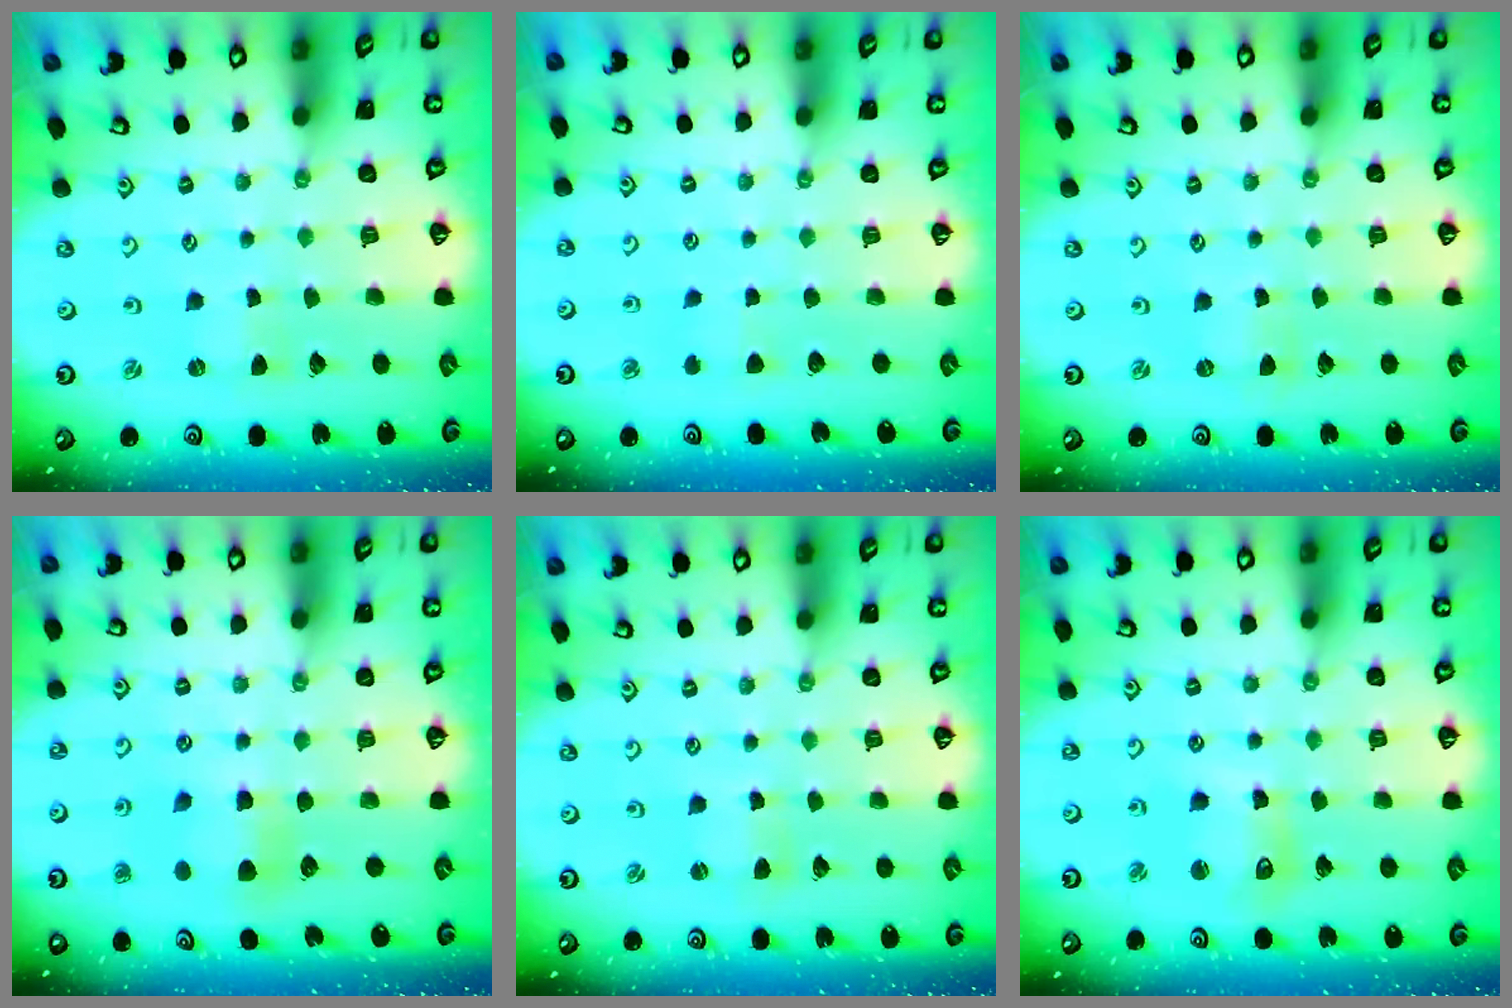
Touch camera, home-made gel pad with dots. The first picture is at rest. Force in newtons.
{"total": 2.8, "press": 2.7, "slide": 0.7}
{"total": 0.0}
{"total": 6.9, "press": 6.8, "slide": 0.6}
{"total": 1.3, "press": 1.2, "slide": 0.2}
{"total": 9.3, "press": 9.2, "slide": 1.7}